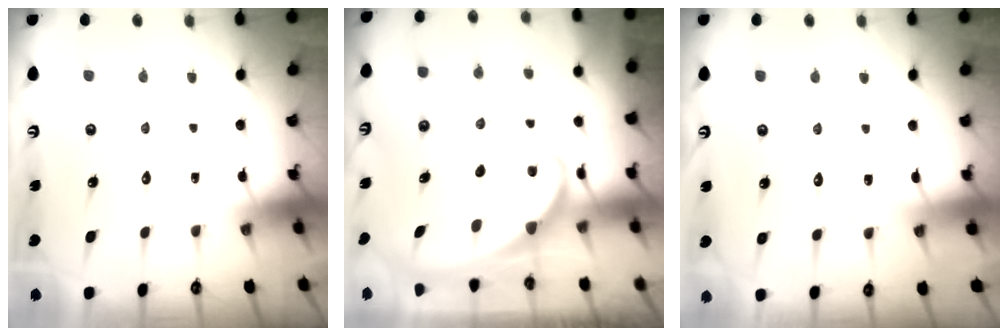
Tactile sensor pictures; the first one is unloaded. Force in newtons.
{"total": 2.4, "press": 2.4, "slide": 0.3}
{"total": 3.9, "press": 3.9, "slide": 0.4}